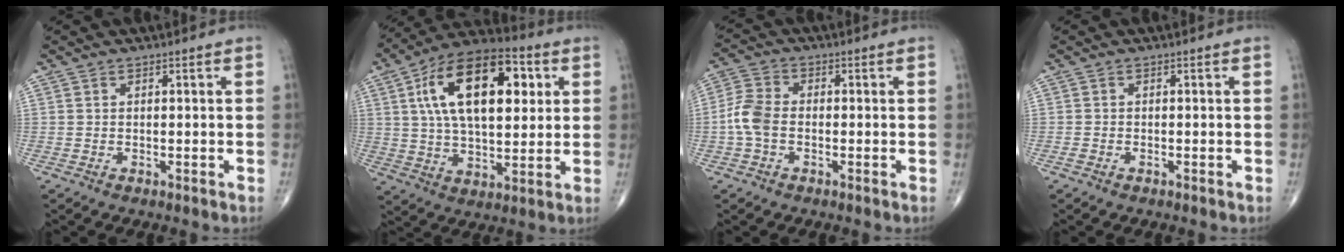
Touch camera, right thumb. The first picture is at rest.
{"total": 21.9, "force": [6.0, 11.2, 17.8], "torque": [-0.273, 0.005, 0.093]}
{"total": 6.0, "force": [-1.2, 3.9, 4.4], "torque": [-0.099, 0.016, -0.034]}
{"total": 0.7, "force": [-0.4, 0.3, 0.4], "torque": [-0.012, 0.002, -0.011]}